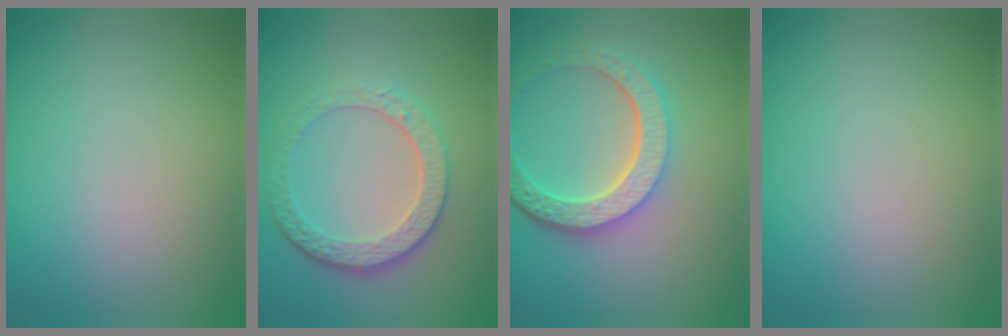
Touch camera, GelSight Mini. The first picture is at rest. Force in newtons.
{"total": 4.7, "press": 3.3, "slide": 3.3}
{"total": 5.7, "press": 4.2, "slide": 3.8}
{"total": 0.0}